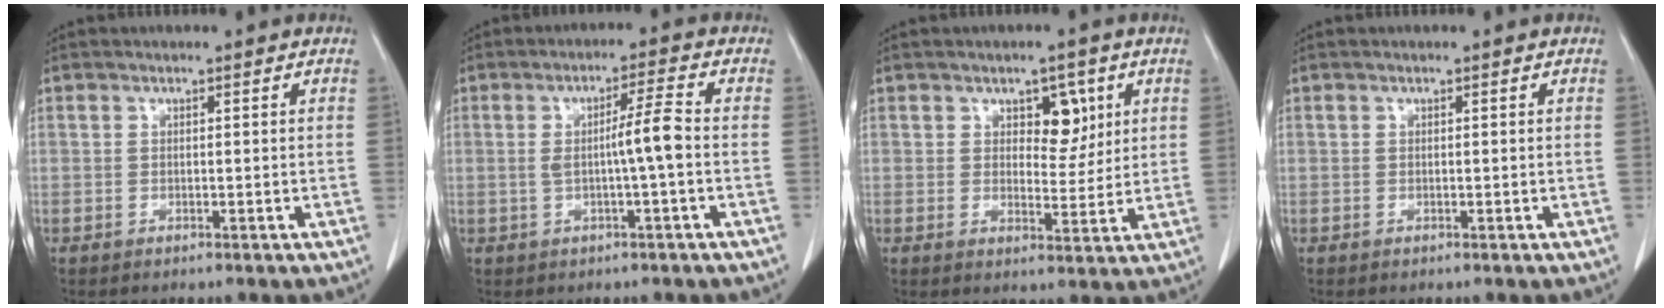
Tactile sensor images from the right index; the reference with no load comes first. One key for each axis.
{"total": 5.0, "fx": -0.4, "fy": -0.5, "fz": 5.0, "tx": -0.084, "ty": 0.006, "tz": -0.007}
{"total": 4.9, "fx": 2.2, "fy": 2.8, "fz": 3.5, "tx": -0.041, "ty": 0.003, "tz": 0.033}
{"total": 0.0}